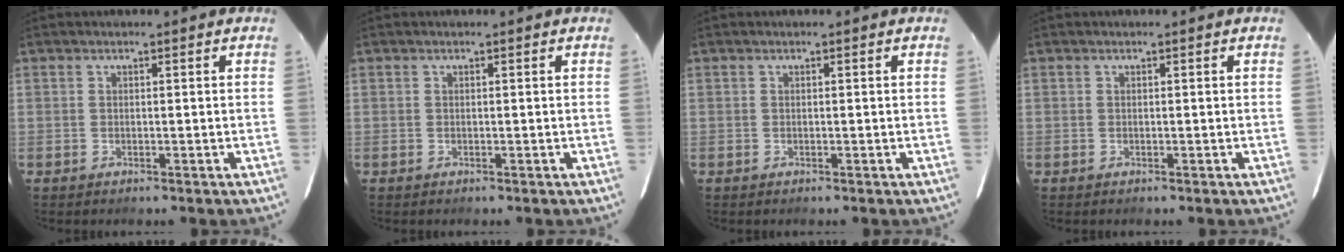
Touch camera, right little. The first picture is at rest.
{"total": 0.0}
{"total": 0.0}
{"total": 0.0}